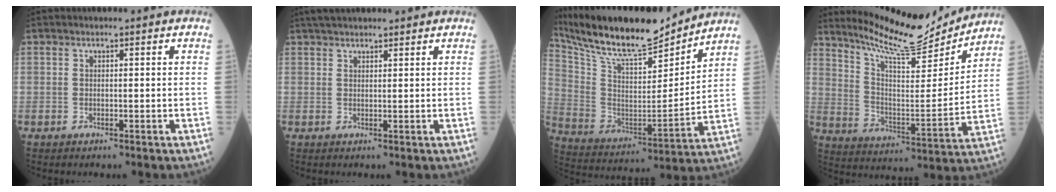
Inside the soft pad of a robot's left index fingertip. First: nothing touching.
{"total": 7.0, "force": [6.2, 1.2, 3.0], "torque": [-0.045, 0.039, 0.095]}
{"total": 21.7, "force": [19.5, 2.9, 9.1], "torque": [-0.184, -0.002, 0.331]}
{"total": 15.9, "force": [15.2, 1.1, 4.7], "torque": [-0.094, -0.024, 0.244]}